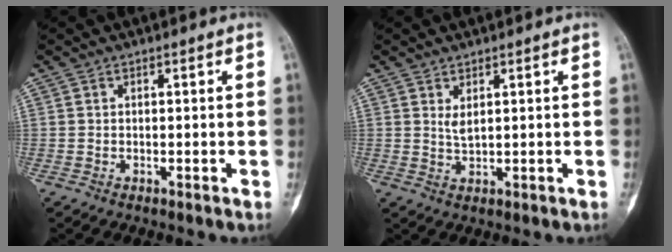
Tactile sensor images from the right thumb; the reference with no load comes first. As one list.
[{"total": 2.1, "force": [1.0, 0.6, 1.8], "torque": [-0.037, -0.011, 0.025]}]